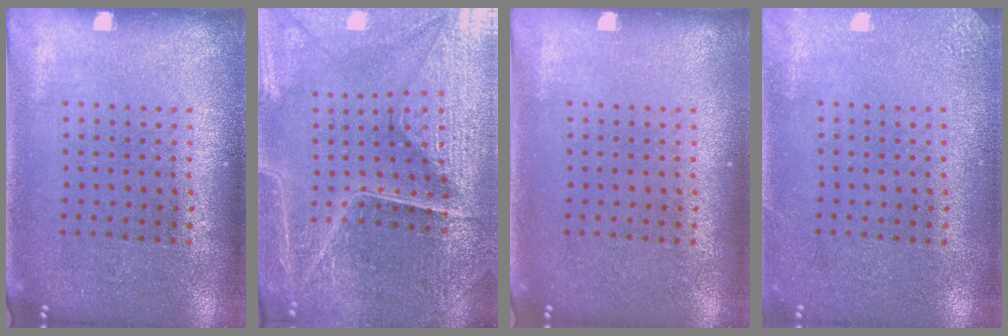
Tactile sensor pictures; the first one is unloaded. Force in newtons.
{"total": 4.5, "press": 4.3, "slide": 1.1}
{"total": 0.0}
{"total": 2.0, "press": 2.0, "slide": 0.3}